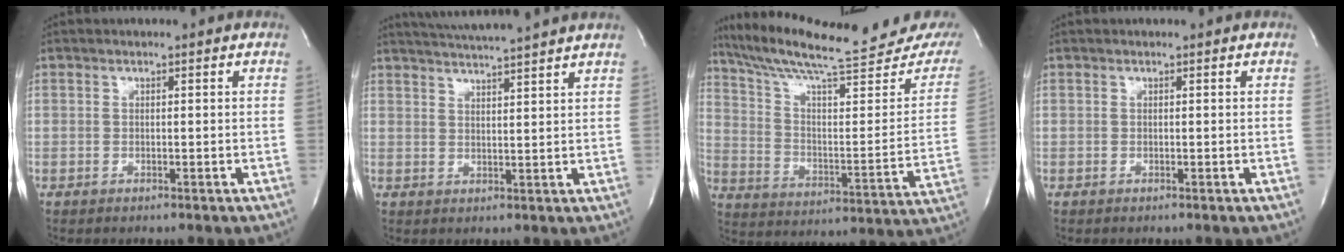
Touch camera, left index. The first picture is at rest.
{"total": 10.2, "force": [9.3, -1.1, 4.1], "torque": [-0.075, 0.015, 0.130]}
{"total": 24.3, "force": [21.1, 1.8, 12.0], "torque": [-0.191, -0.048, 0.301]}
{"total": 0.0}